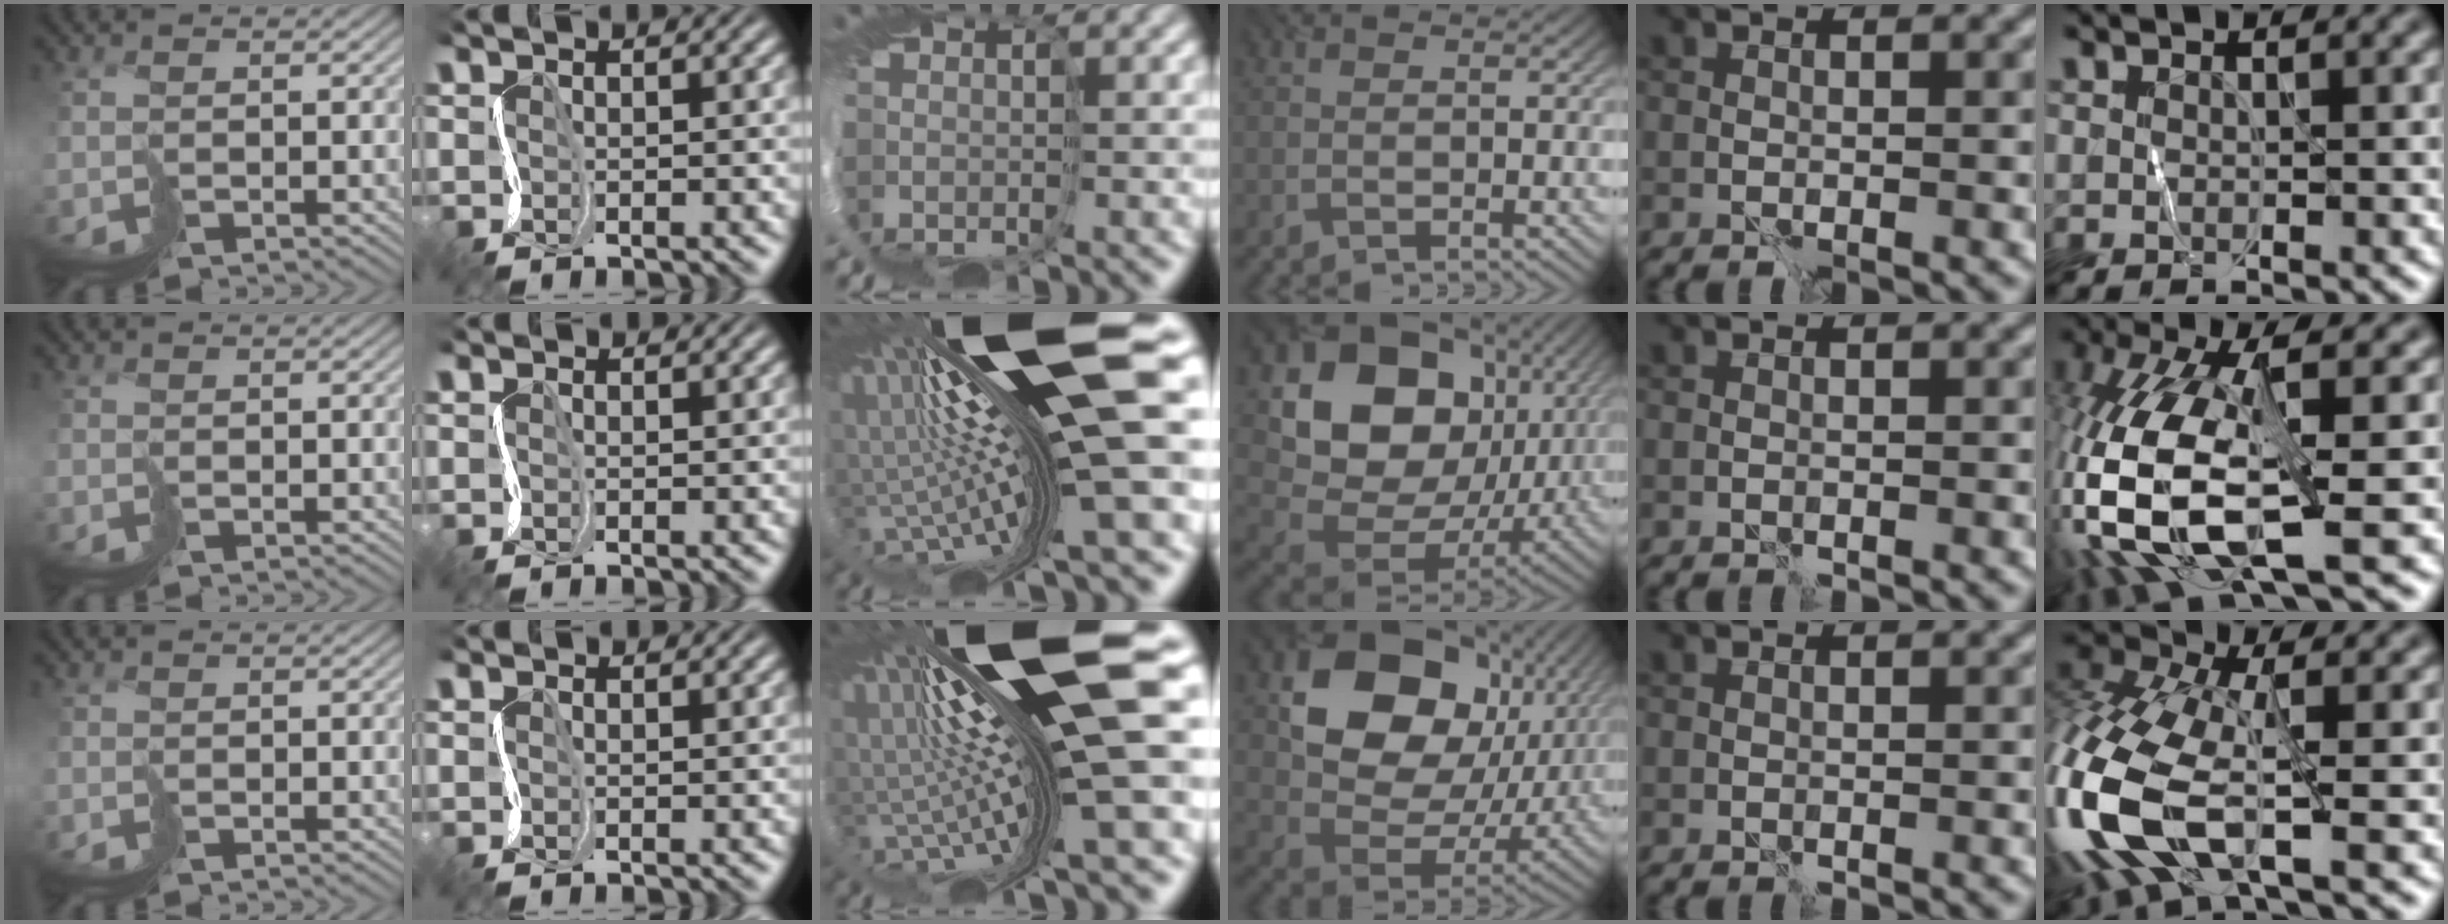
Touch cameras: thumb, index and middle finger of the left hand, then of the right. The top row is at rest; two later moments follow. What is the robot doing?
{"motion": "cut", "object": "tissue"}